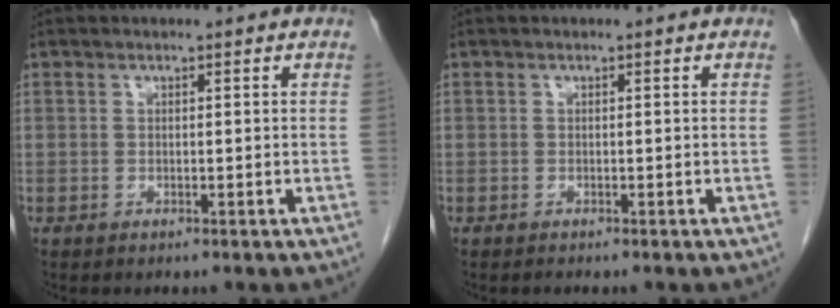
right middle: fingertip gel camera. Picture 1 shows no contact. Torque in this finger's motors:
{"motor_torque": [-0.05, 0.10, -0.04, 0.00]}